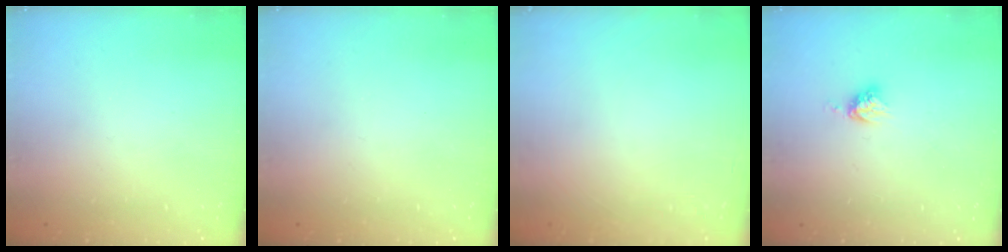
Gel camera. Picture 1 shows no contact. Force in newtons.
{"total": 0.0}
{"total": 0.0}
{"total": 4.9, "press": 4.8, "slide": 0.4}